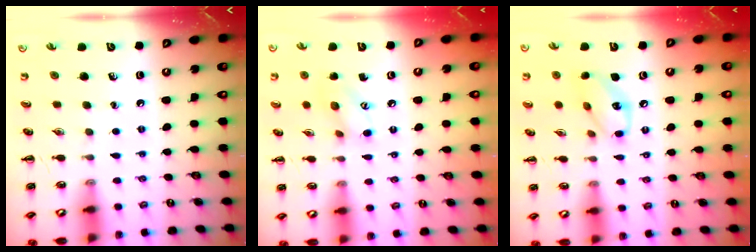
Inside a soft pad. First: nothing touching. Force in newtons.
{"total": 8.6, "press": 8.6, "slide": 0.4}
{"total": 11.1, "press": 11.0, "slide": 1.2}